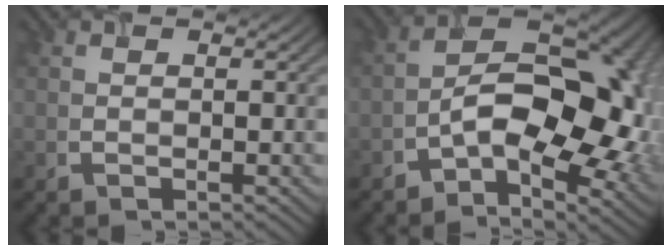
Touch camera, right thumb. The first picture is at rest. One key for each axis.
{"total": 14.7, "fx": -3.5, "fy": 8.8, "fz": 11.2, "tx": -0.145, "ty": -0.005, "tz": -0.053}